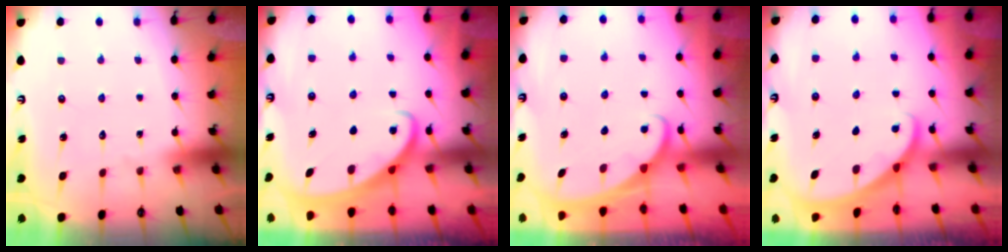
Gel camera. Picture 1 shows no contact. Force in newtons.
{"total": 2.5, "press": 2.5, "slide": 0.3}
{"total": 1.8, "press": 1.8, "slide": 0.1}
{"total": 1.8, "press": 1.8, "slide": 0.1}